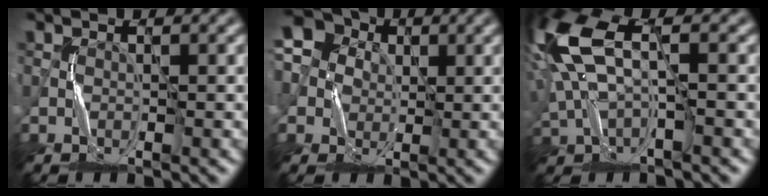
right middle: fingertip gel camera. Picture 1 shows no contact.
{"total": 6.7, "force": [1.3, 6.1, 2.4], "torque": [-0.054, 0.030, -0.015]}
{"total": 8.1, "force": [1.9, 4.0, 6.8], "torque": [-0.167, 0.012, 0.030]}